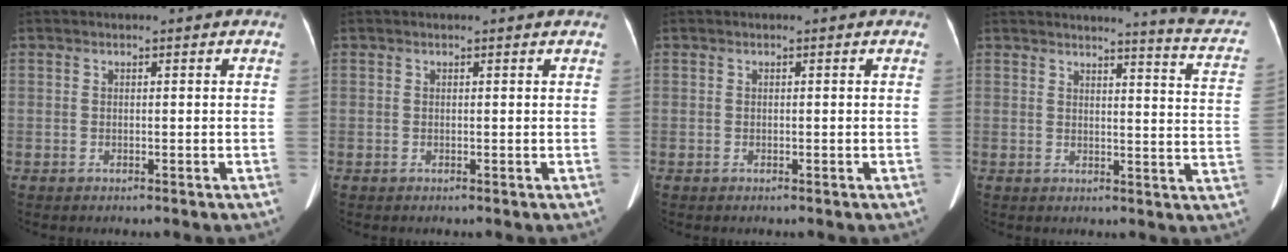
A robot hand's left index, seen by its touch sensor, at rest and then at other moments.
{"total": 0.7, "force": [0.7, 0.0, 0.1], "torque": [-0.008, -0.002, 0.004]}
{"total": 0.0}
{"total": 10.6, "force": [9.9, -0.4, 3.8], "torque": [-0.039, -0.061, 0.087]}